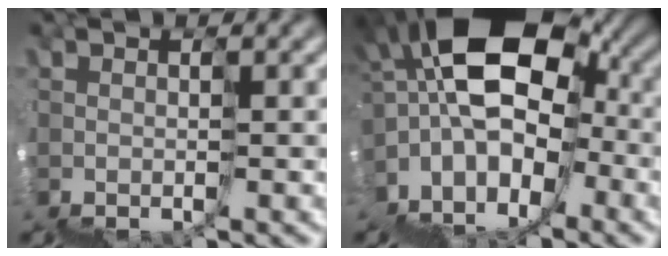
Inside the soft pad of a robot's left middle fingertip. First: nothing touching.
{"total": 8.8, "force": [-0.1, 5.9, 6.5], "torque": [-0.078, 0.030, -0.008]}